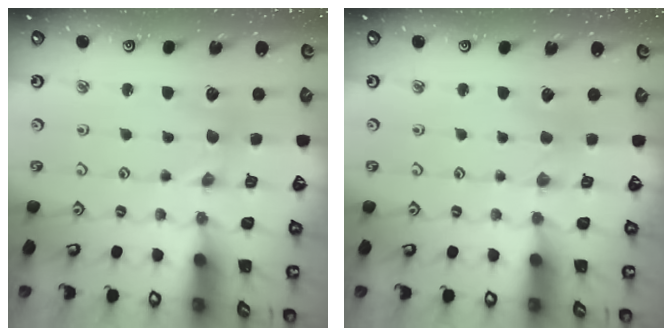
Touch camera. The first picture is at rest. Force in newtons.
{"total": 1.1, "press": 1.1, "slide": 0.3}